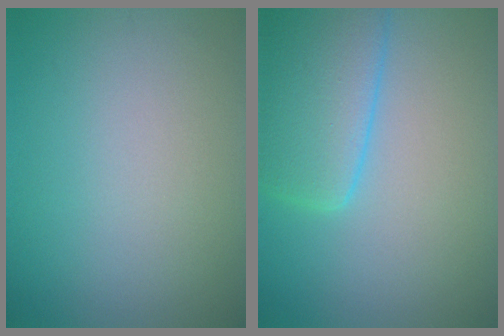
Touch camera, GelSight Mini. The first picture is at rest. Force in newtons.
{"total": 6.9, "press": 6.9, "slide": 0.4}